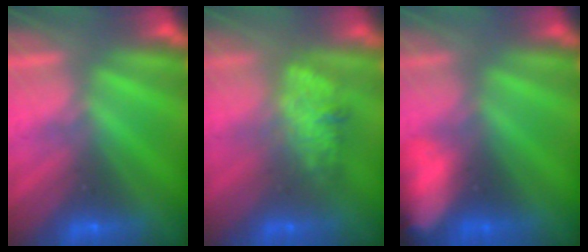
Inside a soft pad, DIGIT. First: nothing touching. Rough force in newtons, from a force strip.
{"total": 2.7}
{"total": 8.3}